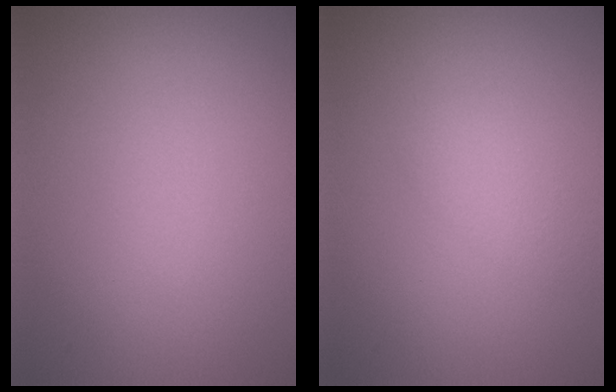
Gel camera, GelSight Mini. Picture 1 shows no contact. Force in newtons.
{"total": 1.5, "press": 1.5, "slide": 0.1}